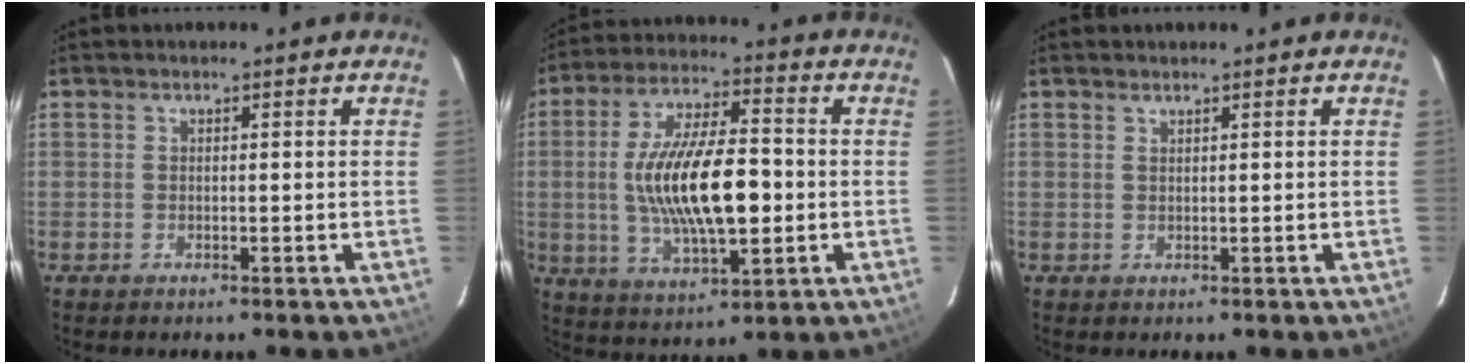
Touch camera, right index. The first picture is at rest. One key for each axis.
{"total": 17.2, "fx": -1.2, "fy": 6.2, "fz": 16.0, "tx": -0.300, "ty": -0.002, "tz": -0.016}
{"total": 0.6, "fx": 0.6, "fy": -0.1, "fz": 0.2, "tx": -0.006, "ty": -0.003, "tz": 0.010}